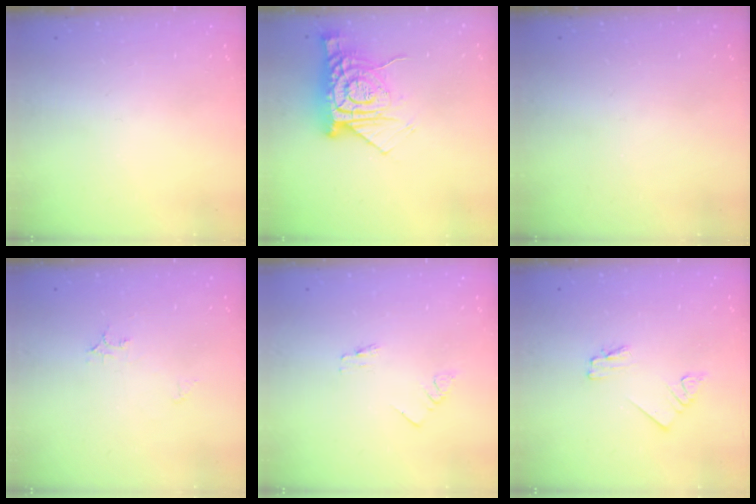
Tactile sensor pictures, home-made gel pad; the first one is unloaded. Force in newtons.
{"total": 12.8, "press": 12.8, "slide": 1.2}
{"total": 0.0}
{"total": 5.8, "press": 5.8, "slide": 0.5}
{"total": 0.0}
{"total": 1.7, "press": 1.7, "slide": 0.1}